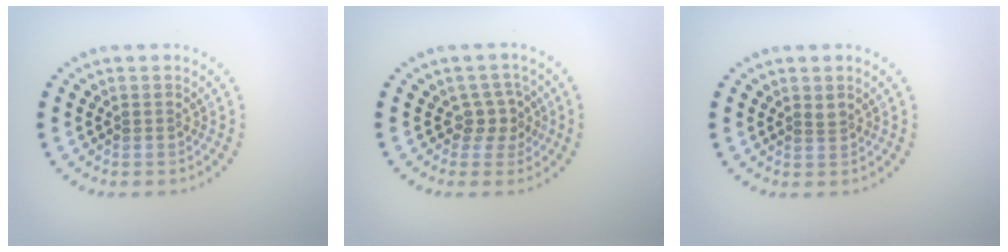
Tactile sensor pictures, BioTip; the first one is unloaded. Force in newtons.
{"total": 2.2, "press": 1.6, "slide": 1.5}
{"total": 0.8, "press": 0.5, "slide": 0.6}